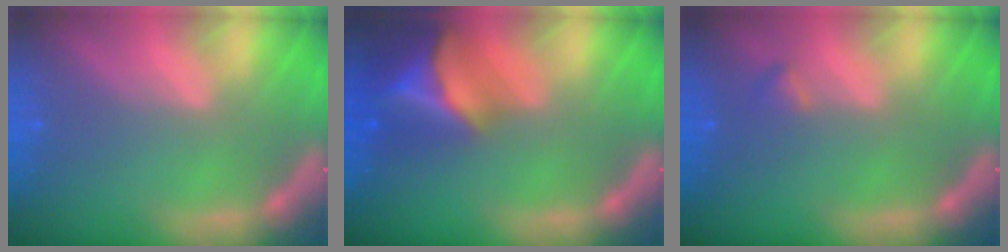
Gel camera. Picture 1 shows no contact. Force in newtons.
{"total": 9.4}
{"total": 0.9}